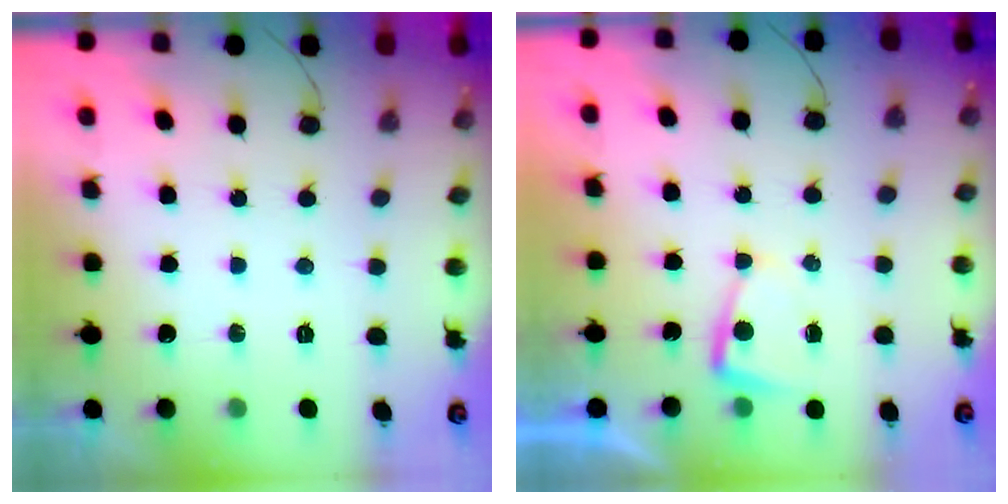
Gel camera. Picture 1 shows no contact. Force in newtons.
{"total": 2.4, "press": 2.3, "slide": 0.4}